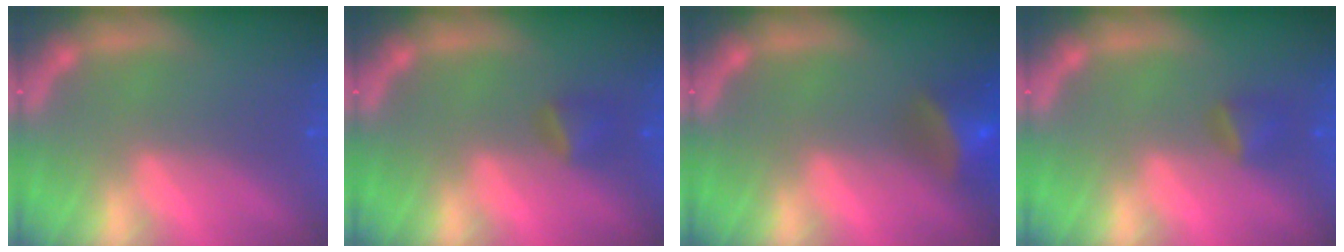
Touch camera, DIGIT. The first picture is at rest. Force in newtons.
{"total": 1.9}
{"total": 5.5}
{"total": 1.9}